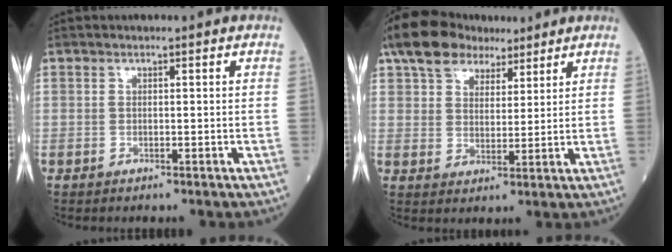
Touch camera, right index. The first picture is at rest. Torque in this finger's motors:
{"motor_torque": [0.84, 0.96, 0.35, 0.04]}